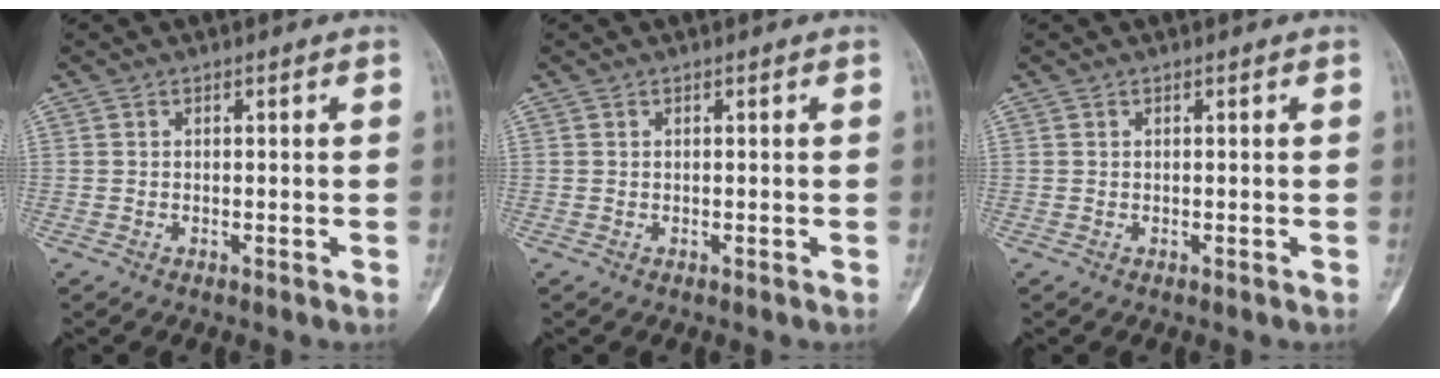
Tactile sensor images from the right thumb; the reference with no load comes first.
{"total": 0.0}
{"total": 0.0}